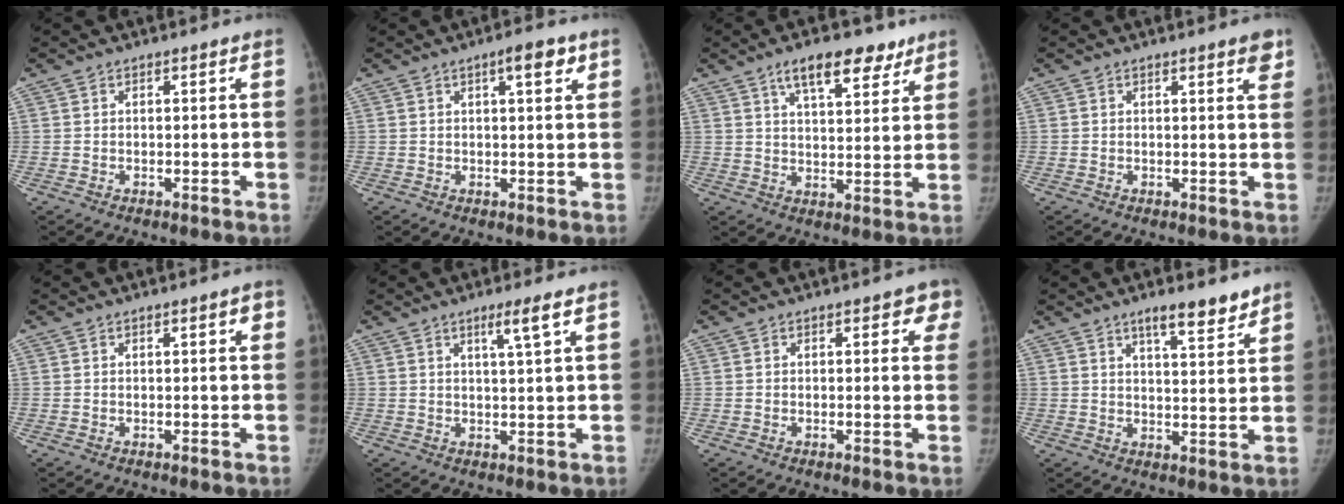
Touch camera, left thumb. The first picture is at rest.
{"total": 4.2, "force": [2.1, 1.2, 3.4], "torque": [-0.040, -0.005, 0.028]}
{"total": 10.6, "force": [6.8, 4.5, 6.7], "torque": [-0.075, -0.029, 0.107]}
{"total": 2.6, "force": [1.6, 0.6, 1.9], "torque": [-0.016, -0.007, 0.017]}
{"total": 1.3, "force": [0.5, 0.4, 1.2], "torque": [-0.006, 0.004, 0.004]}
{"total": 3.8, "force": [2.1, -0.4, 3.2], "torque": [-0.059, -0.014, 0.040]}
{"total": 3.7, "force": [1.8, 2.1, 2.5], "torque": [0.011, -0.001, 0.010]}
{"total": 7.4, "force": [5.6, 1.6, 4.6], "torque": [-0.054, -0.039, 0.085]}